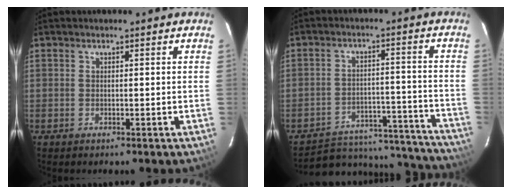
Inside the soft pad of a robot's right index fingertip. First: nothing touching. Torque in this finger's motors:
{"motor_torque": [-0.94, -1.01, -0.42, -0.21]}